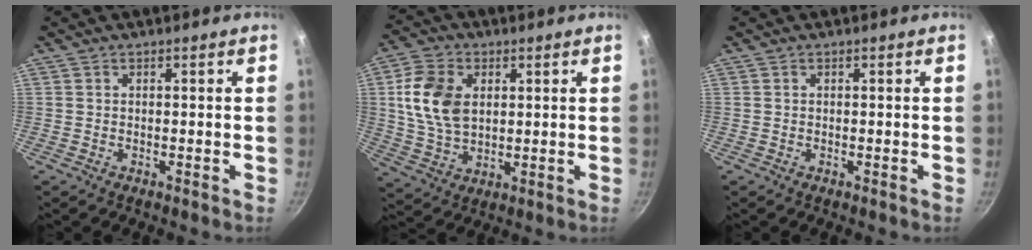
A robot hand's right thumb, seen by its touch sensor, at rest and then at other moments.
{"total": 12.0, "force": [2.4, 8.2, 8.5], "torque": [-0.146, -0.006, 0.046]}
{"total": 0.0}